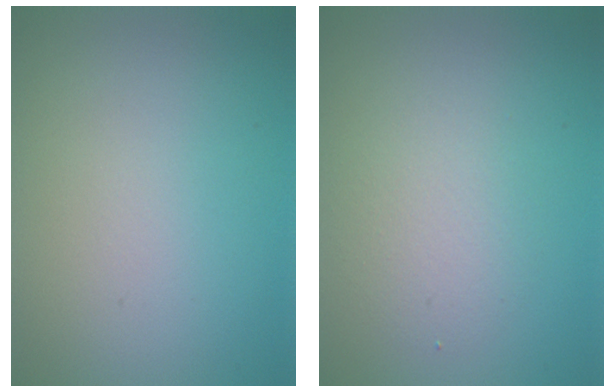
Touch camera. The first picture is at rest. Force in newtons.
{"total": 2.5, "press": 2.5, "slide": 0.2}